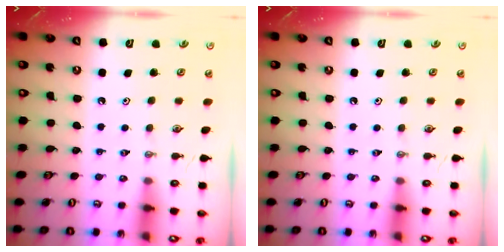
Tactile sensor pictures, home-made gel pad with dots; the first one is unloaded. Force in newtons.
{"total": 0.0}